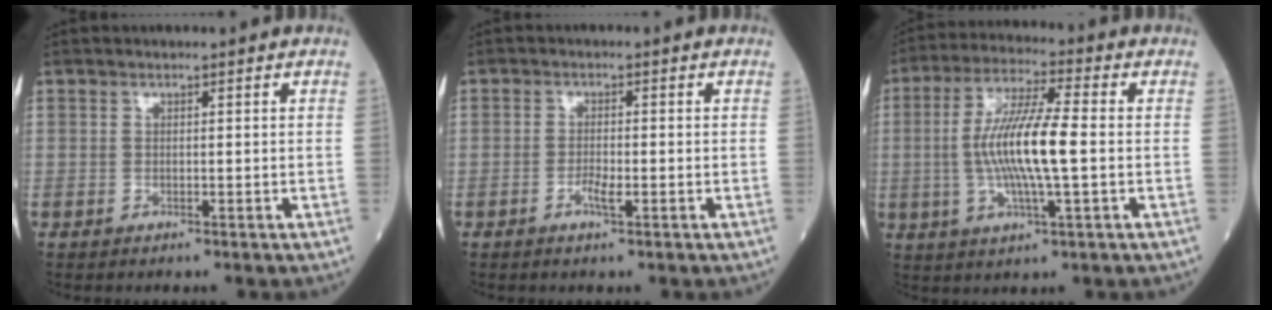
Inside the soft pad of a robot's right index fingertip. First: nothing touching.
{"total": 2.0, "force": [-0.9, 0.3, 1.8], "torque": [-0.035, -0.001, -0.017]}
{"total": 11.9, "force": [-0.6, 1.1, 11.8], "torque": [-0.233, 0.001, -0.016]}